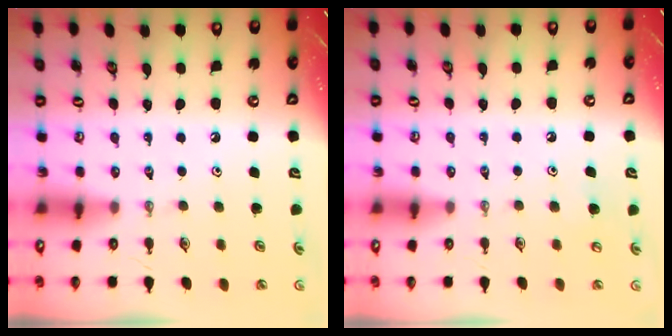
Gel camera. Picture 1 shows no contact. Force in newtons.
{"total": 4.5, "press": 4.5, "slide": 0.4}